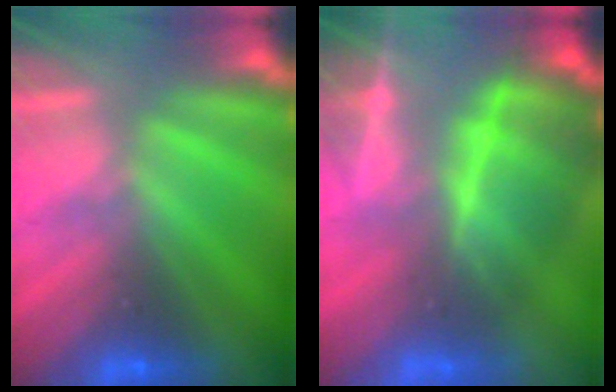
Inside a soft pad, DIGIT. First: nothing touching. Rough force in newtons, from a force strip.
{"total": 7.6}